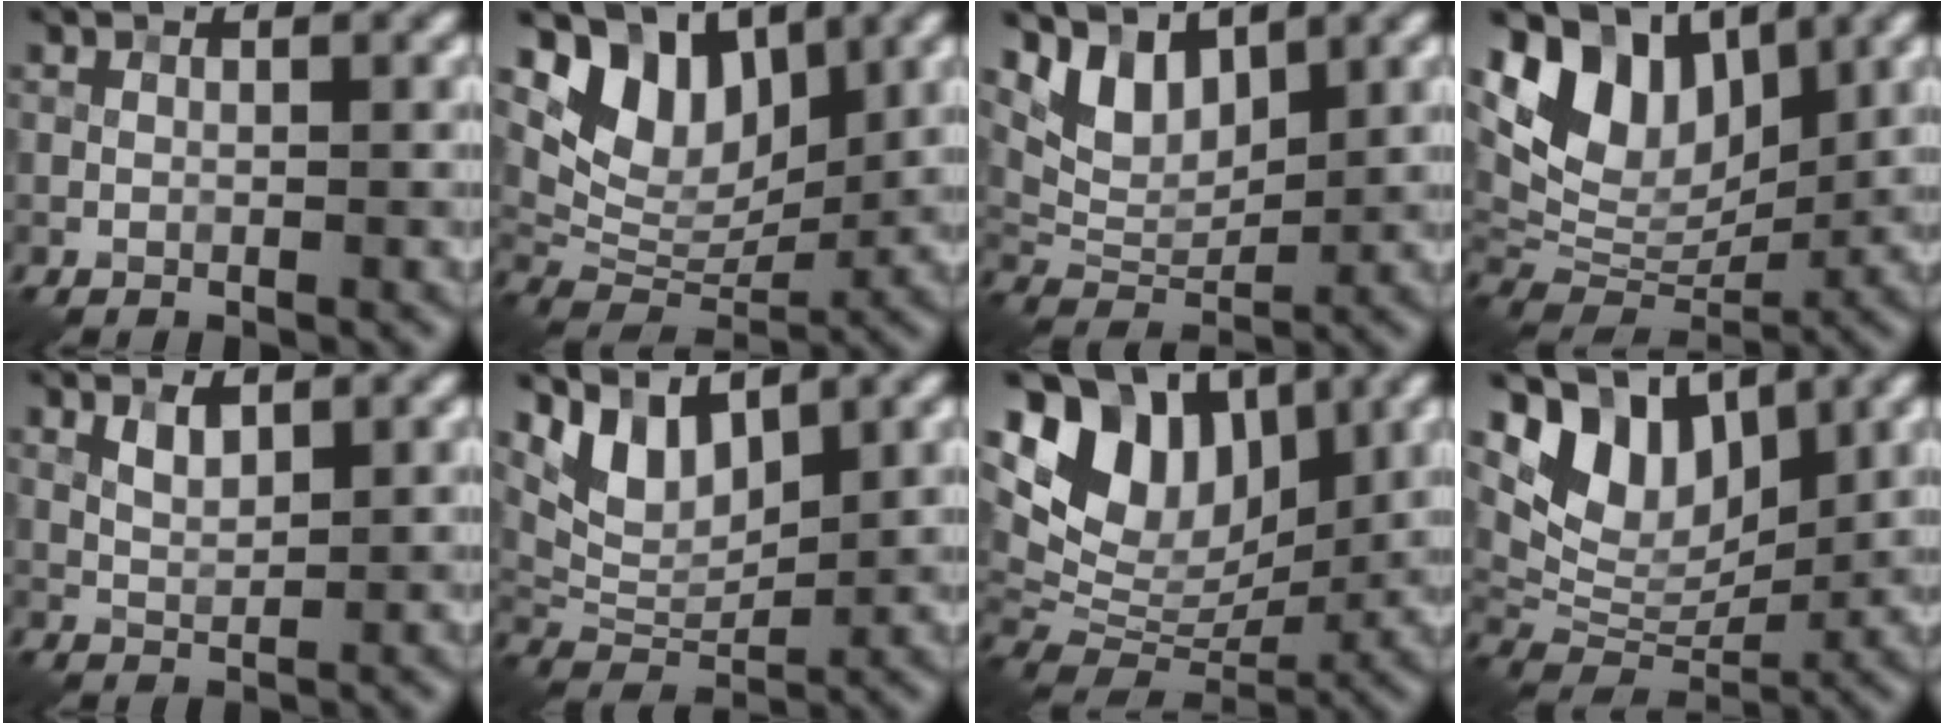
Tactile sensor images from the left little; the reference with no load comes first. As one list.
[{"total": 7.4, "force": [4.0, 4.7, 4.1], "torque": [-0.069, -0.010, 0.070]}, {"total": 4.6, "force": [3.0, 2.4, 2.5], "torque": [-0.054, -0.010, 0.057]}, {"total": 9.1, "force": [4.3, 6.0, 5.4], "torque": [-0.096, -0.002, 0.073]}, {"total": 2.1, "force": [1.1, 0.9, 1.5], "torque": [-0.032, -0.001, 0.025]}, {"total": 5.1, "force": [3.2, 2.5, 3.1], "torque": [-0.063, -0.009, 0.061]}, {"total": 10.2, "force": [4.2, 7.1, 5.9], "torque": [-0.109, 0.001, 0.079]}, {"total": 7.6, "force": [4.1, 4.7, 4.3], "torque": [-0.074, -0.008, 0.074]}]